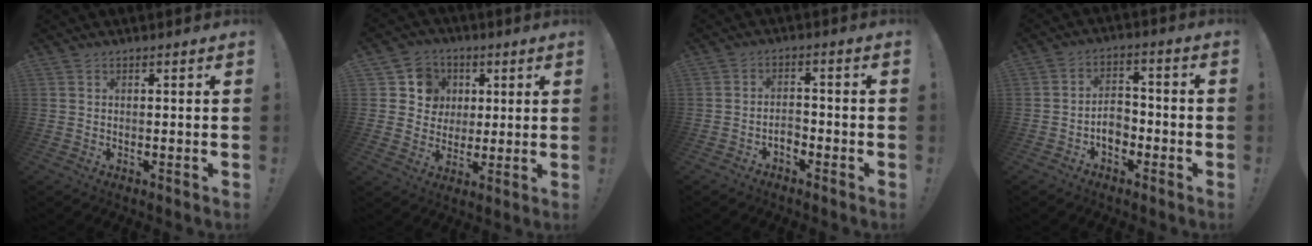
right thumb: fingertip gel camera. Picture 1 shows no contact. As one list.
[{"total": 9.3, "force": [2.2, 8.8, 2.0], "torque": [-0.024, -0.009, 0.049]}, {"total": 3.4, "force": [-2.1, 1.8, 2.0], "torque": [-0.032, 0.002, -0.037]}, {"total": 6.8, "force": [-2.5, 4.9, 4.1], "torque": [-0.061, 0.009, -0.043]}]